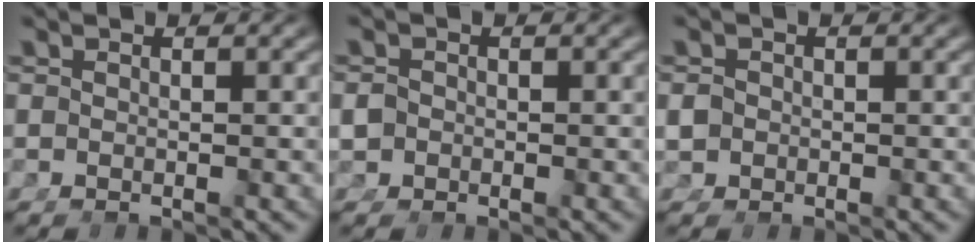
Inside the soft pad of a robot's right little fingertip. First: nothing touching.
{"total": 1.5, "force": [-0.7, 1.2, 0.6], "torque": [-0.020, -0.015, -0.004]}
{"total": 1.1, "force": [-0.5, 0.8, 0.5], "torque": [-0.017, -0.012, 0.000]}